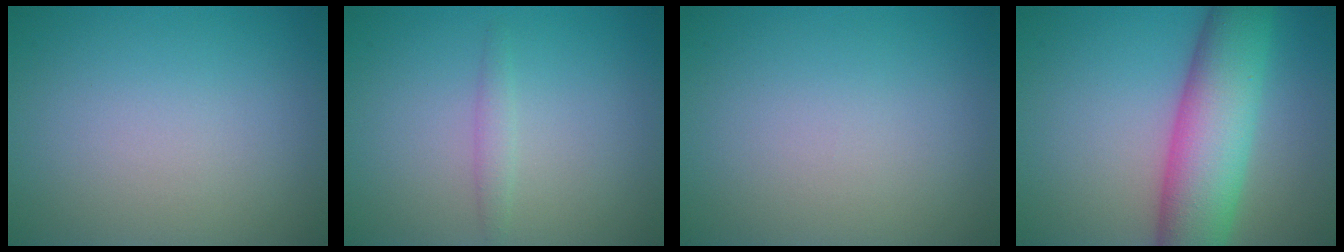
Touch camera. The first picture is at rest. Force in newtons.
{"total": 1.1, "press": 1.1, "slide": 0.0}
{"total": 0.0}
{"total": 9.3, "press": 9.3, "slide": 0.1}